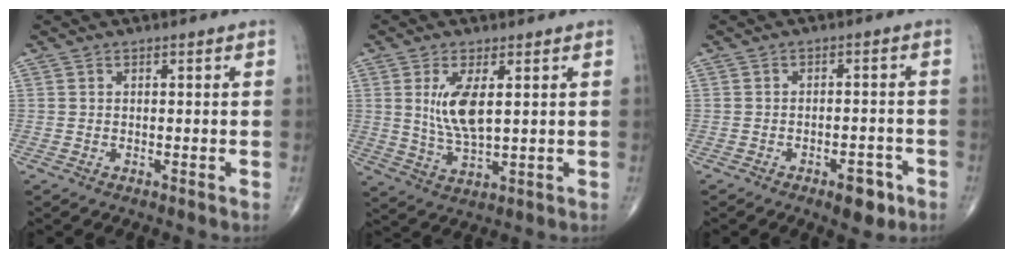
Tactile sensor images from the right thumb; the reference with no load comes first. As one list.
[{"total": 8.0, "force": [1.9, 2.9, 7.2], "torque": [-0.145, -0.020, 0.045]}, {"total": 5.3, "force": [-3.0, 2.3, 3.7], "torque": [-0.036, 0.015, -0.037]}]